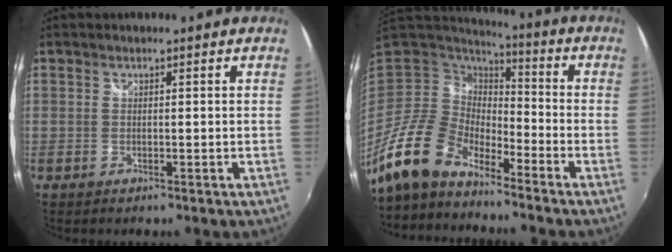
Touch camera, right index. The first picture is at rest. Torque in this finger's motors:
{"motor_torque": [-0.15, -0.16, -0.63, -0.21]}